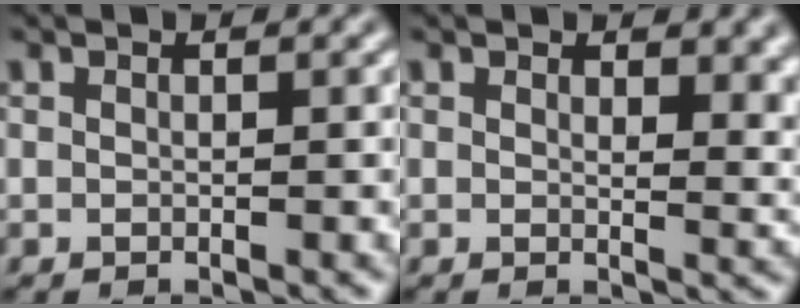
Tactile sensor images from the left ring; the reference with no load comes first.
{"total": 3.6, "force": [1.6, 1.8, 2.6], "torque": [-0.027, -0.007, 0.027]}